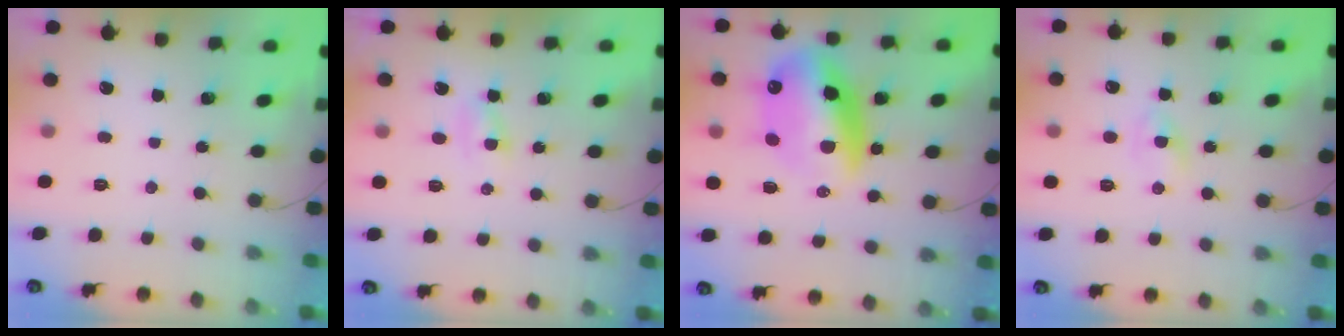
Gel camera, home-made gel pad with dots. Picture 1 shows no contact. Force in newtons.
{"total": 1.6, "press": 1.4, "slide": 0.7}
{"total": 18.5, "press": 17.9, "slide": 4.7}
{"total": 1.6, "press": 1.4, "slide": 0.8}